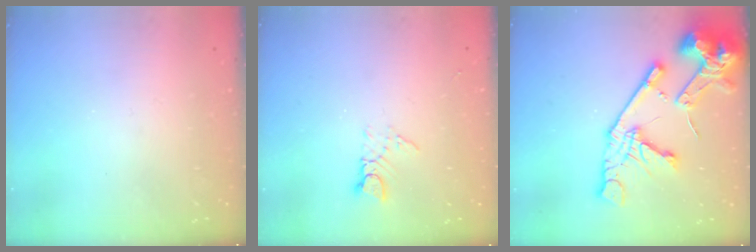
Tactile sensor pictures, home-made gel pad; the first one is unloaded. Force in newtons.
{"total": 4.0, "press": 4.0, "slide": 0.2}
{"total": 21.1, "press": 21.0, "slide": 2.3}